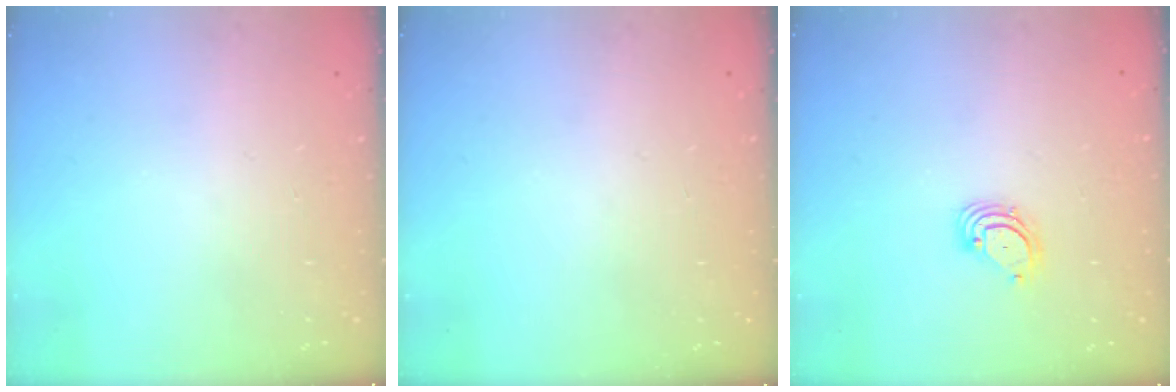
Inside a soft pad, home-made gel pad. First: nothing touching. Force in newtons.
{"total": 0.0}
{"total": 3.6, "press": 3.6, "slide": 0.3}